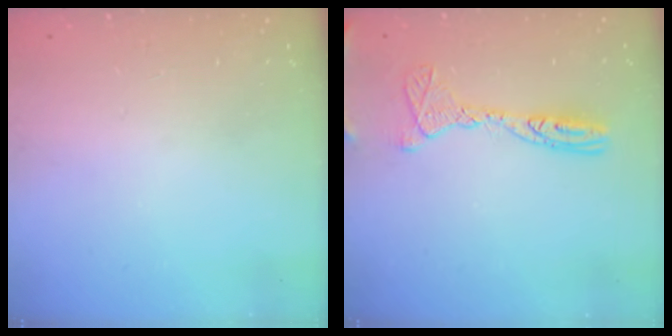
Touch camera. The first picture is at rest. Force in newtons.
{"total": 12.9, "press": 12.8, "slide": 1.2}